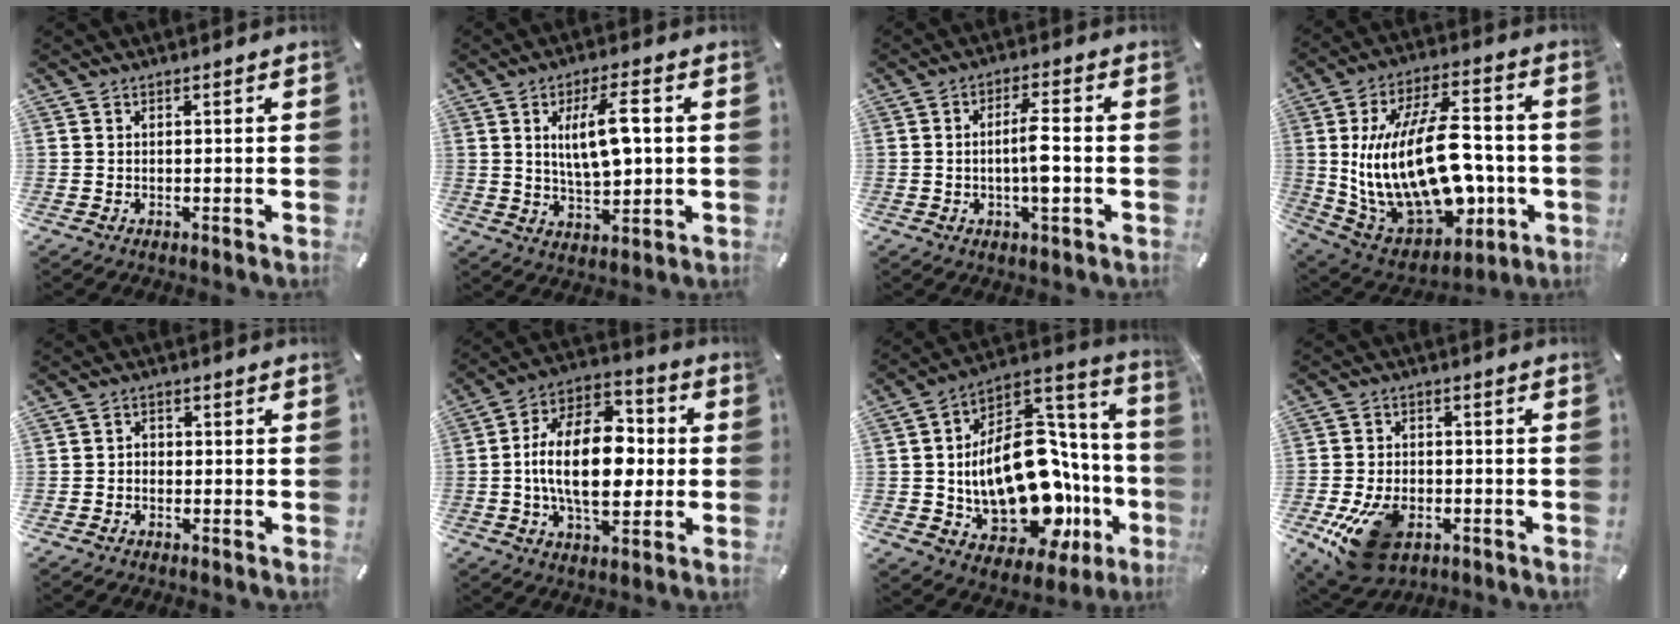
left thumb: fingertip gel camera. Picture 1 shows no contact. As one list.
[{"total": 10.5, "force": [2.2, 3.9, 9.5], "torque": [-0.171, -0.005, 0.028]}, {"total": 6.6, "force": [-0.7, 1.7, 6.3], "torque": [-0.110, 0.008, -0.014]}, {"total": 27.9, "force": [-1.1, 16.1, 22.7], "torque": [-0.466, -0.006, -0.004]}, {"total": 2.0, "force": [-1.2, 1.5, 0.6], "torque": [-0.010, 0.011, -0.027]}, {"total": 19.3, "force": [-1.1, 11.8, 15.3], "torque": [-0.282, 0.004, -0.027]}, {"total": 26.3, "force": [-5.5, 15.6, 20.4], "torque": [-0.351, -0.021, -0.071]}, {"total": 12.9, "force": [-5.4, 8.3, 8.3], "torque": [-0.159, 0.014, -0.096]}]